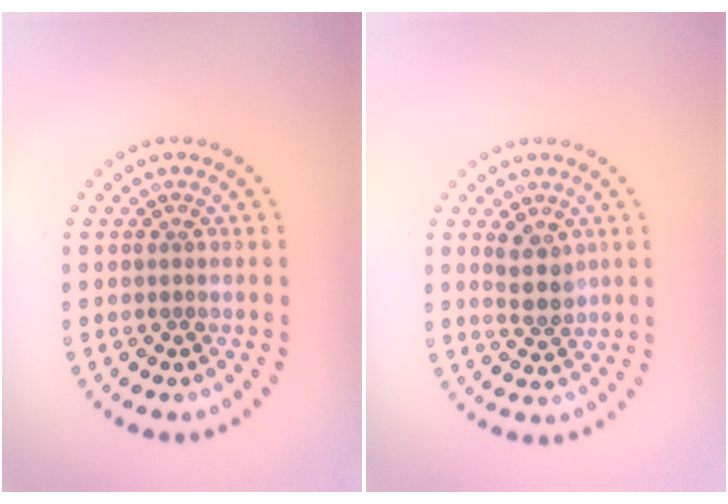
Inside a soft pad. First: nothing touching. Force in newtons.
{"total": 2.4, "press": 2.3, "slide": 0.9}